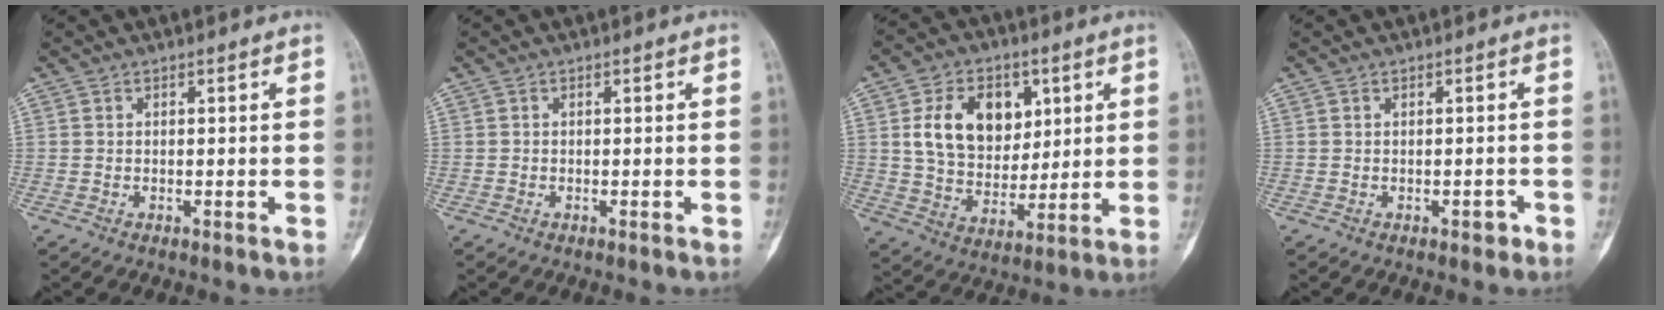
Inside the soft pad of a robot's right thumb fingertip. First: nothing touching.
{"total": 0.0}
{"total": 15.0, "force": [4.4, 10.9, 9.4], "torque": [-0.116, -0.013, 0.082]}
{"total": 1.3, "force": [-0.7, 0.8, 0.8], "torque": [-0.007, 0.004, -0.010]}